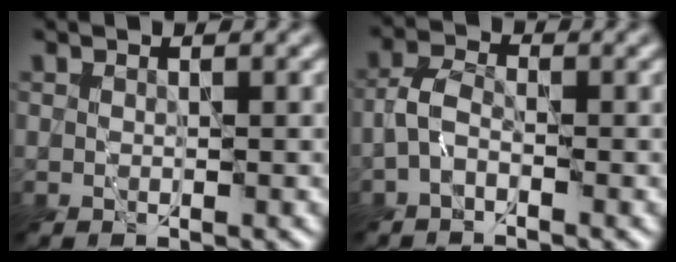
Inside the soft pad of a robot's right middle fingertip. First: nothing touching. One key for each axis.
{"total": 2.4, "fx": -1.1, "fy": 1.2, "fz": 1.7, "tx": -0.035, "ty": 0.007, "tz": -0.030}